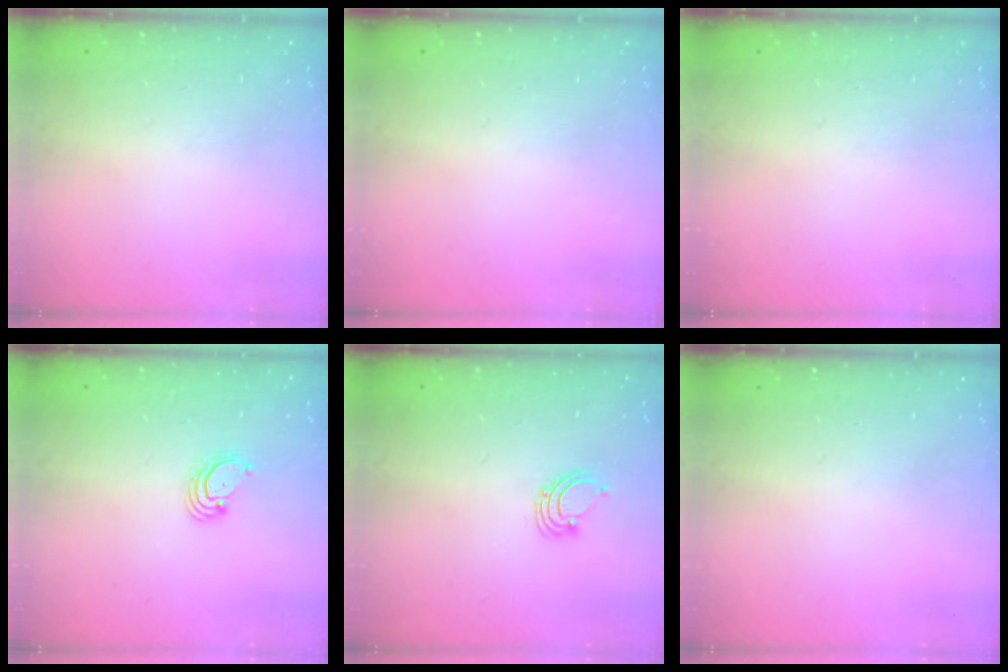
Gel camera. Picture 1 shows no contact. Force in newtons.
{"total": 0.0}
{"total": 0.0}
{"total": 3.0, "press": 3.0, "slide": 0.3}
{"total": 2.9, "press": 2.9, "slide": 0.2}
{"total": 0.0}